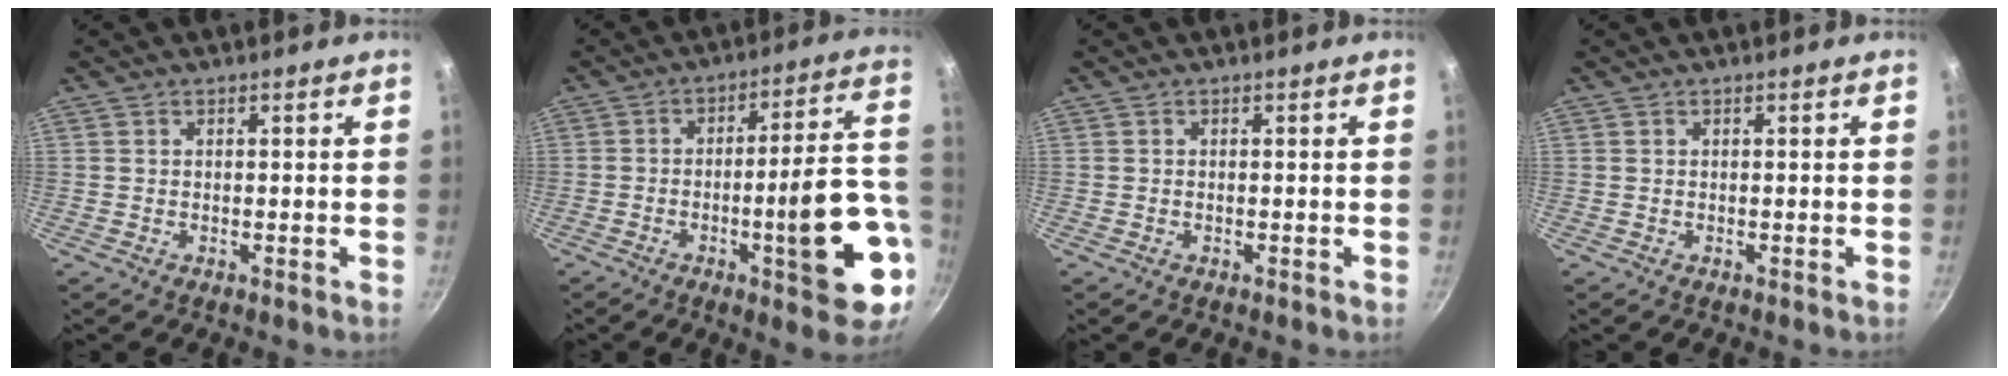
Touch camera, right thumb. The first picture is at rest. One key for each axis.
{"total": 18.0, "fx": -4.7, "fy": 4.4, "fz": 16.8, "tx": -0.209, "ty": 0.030, "tz": -0.061}
{"total": 0.0}
{"total": 0.0}